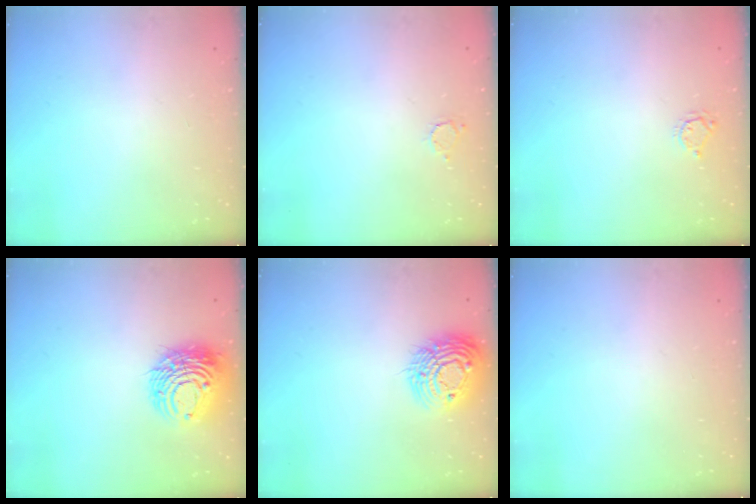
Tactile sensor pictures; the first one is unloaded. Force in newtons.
{"total": 2.5, "press": 2.5, "slide": 0.3}
{"total": 3.4, "press": 3.3, "slide": 0.3}
{"total": 11.8, "press": 11.8, "slide": 1.2}
{"total": 14.5, "press": 14.5, "slide": 1.0}
{"total": 0.0}